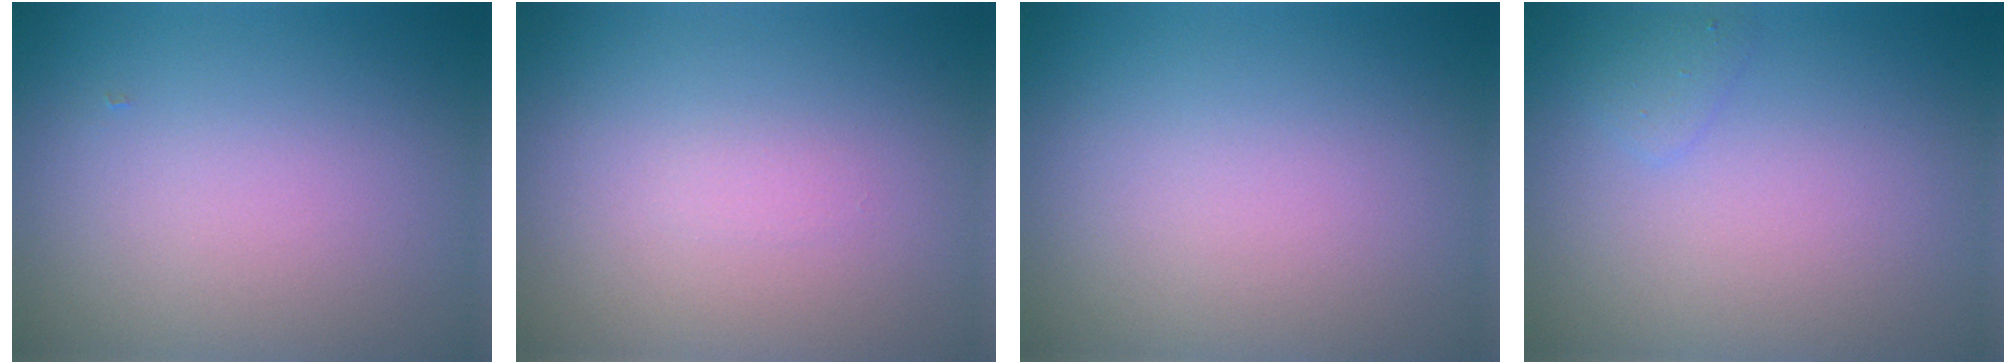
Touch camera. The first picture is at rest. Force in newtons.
{"total": 0.5, "press": 0.5, "slide": 0.0}
{"total": 0.0}
{"total": 1.1, "press": 1.1, "slide": 0.0}